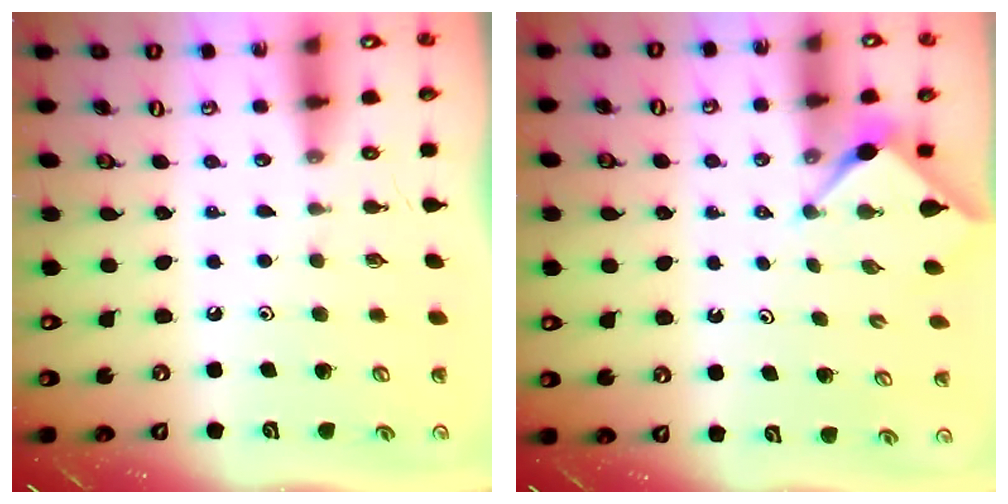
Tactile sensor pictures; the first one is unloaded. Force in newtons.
{"total": 2.8, "press": 2.8, "slide": 0.4}